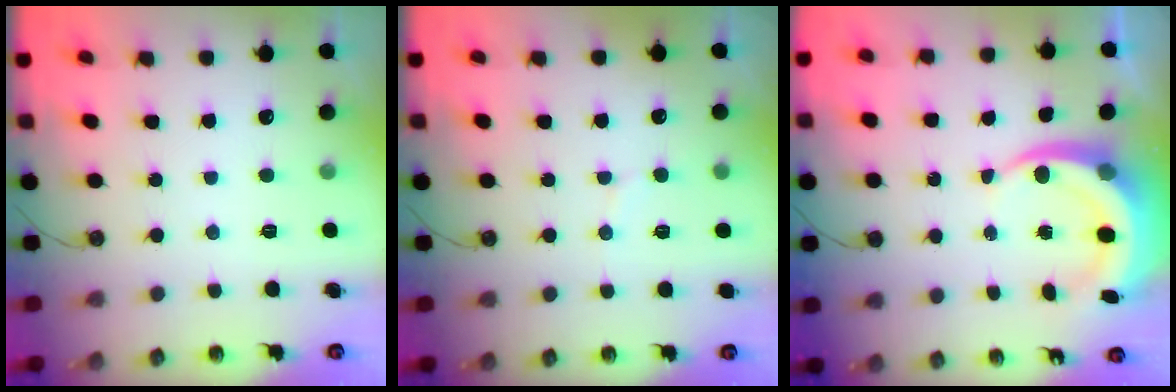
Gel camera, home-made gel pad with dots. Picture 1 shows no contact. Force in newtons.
{"total": 4.8, "press": 4.7, "slide": 0.7}
{"total": 8.4, "press": 8.3, "slide": 1.4}